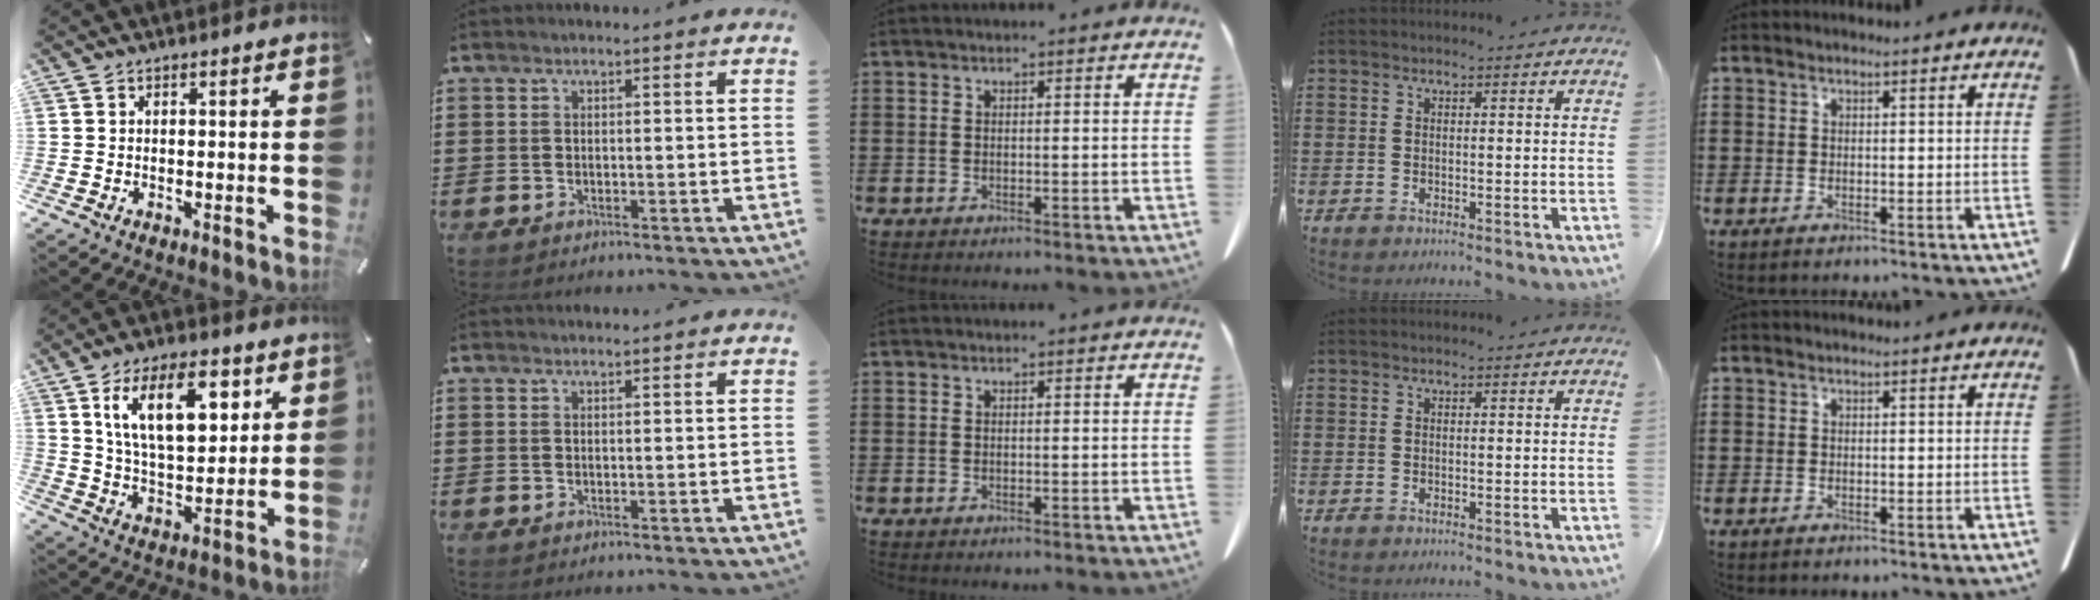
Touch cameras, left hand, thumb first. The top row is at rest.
{"thumb": {"total": 16.9, "force": [7.9, 8.6, 12.2], "torque": [-0.213, -0.009, 0.135]}, "index": {"total": 0.9, "force": [0.9, 0.0, 0.2], "torque": [-0.005, -0.001, 0.018]}}